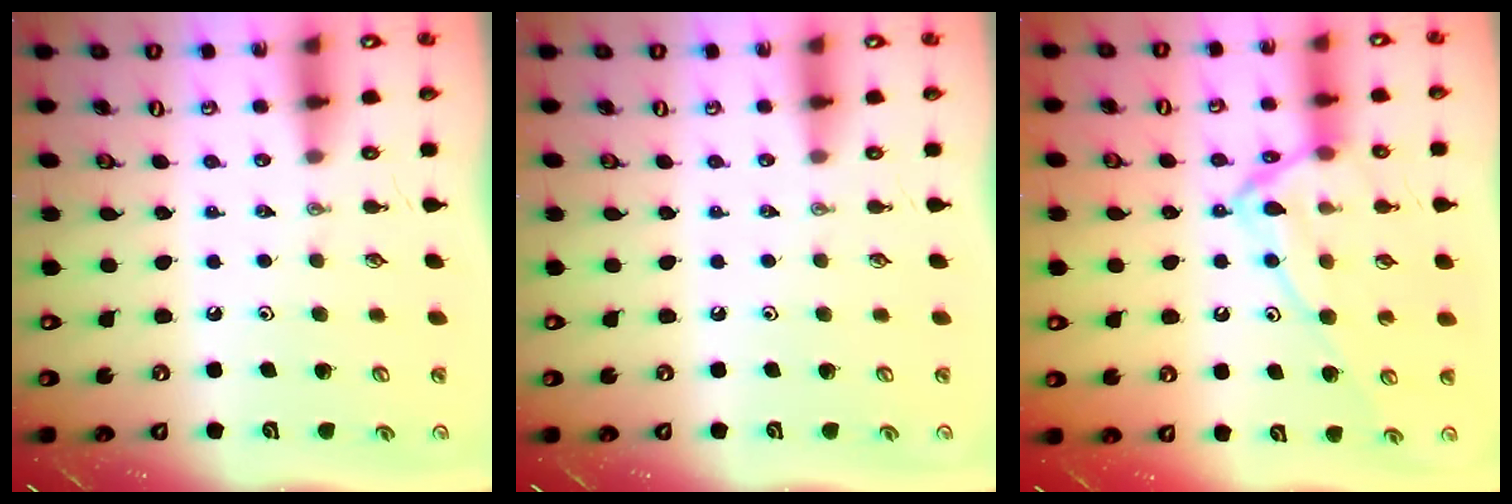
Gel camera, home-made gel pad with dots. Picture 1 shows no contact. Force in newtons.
{"total": 0.0}
{"total": 15.6, "press": 15.5, "slide": 1.4}